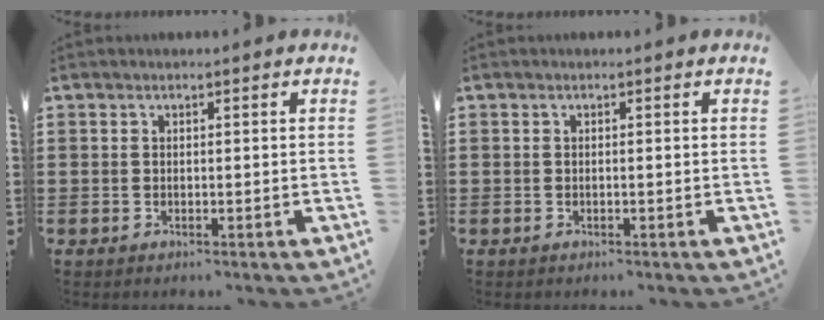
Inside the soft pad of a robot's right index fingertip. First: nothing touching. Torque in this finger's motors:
{"motor_torque": [-0.38, 0.41, 0.00, 0.00]}